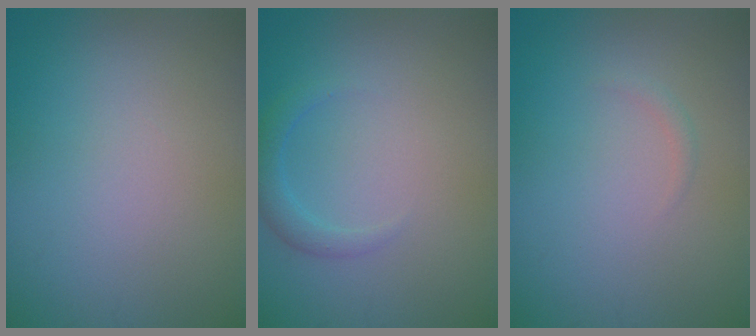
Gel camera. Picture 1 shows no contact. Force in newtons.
{"total": 1.7, "press": 1.7, "slide": 0.2}
{"total": 0.6, "press": 0.6, "slide": 0.0}